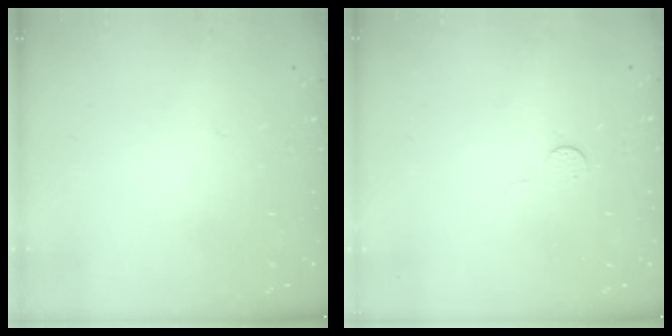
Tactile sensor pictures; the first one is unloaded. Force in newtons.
{"total": 4.6, "press": 4.5, "slide": 0.4}